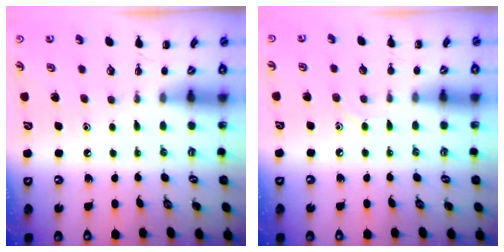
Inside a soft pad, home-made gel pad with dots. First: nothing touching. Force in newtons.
{"total": 2.0, "press": 2.0, "slide": 0.6}